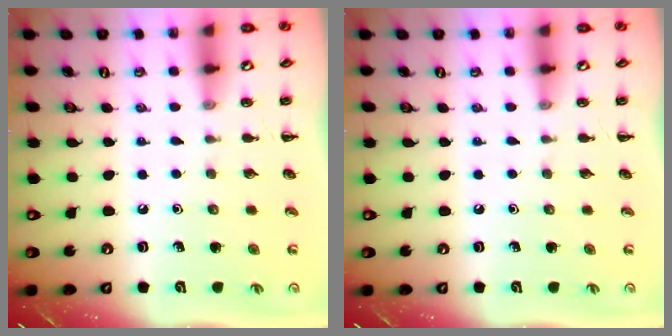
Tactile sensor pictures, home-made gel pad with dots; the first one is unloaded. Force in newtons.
{"total": 0.0}